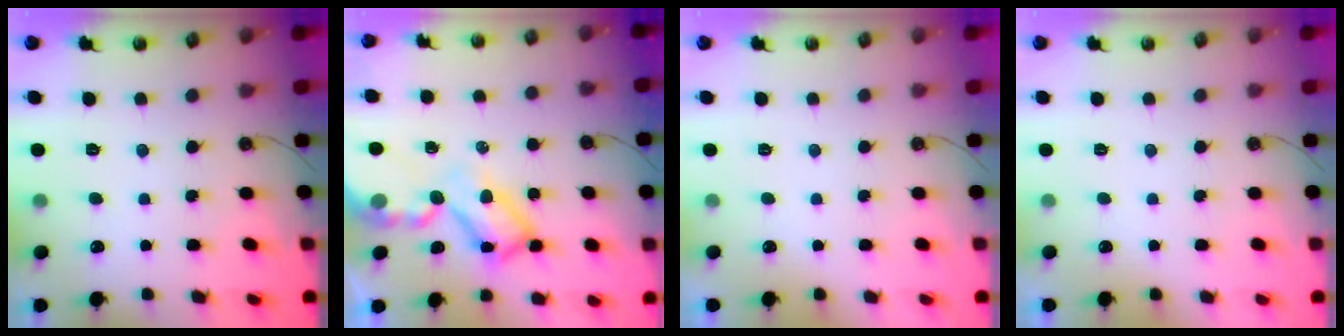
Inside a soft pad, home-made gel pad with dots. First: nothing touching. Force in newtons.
{"total": 12.6, "press": 12.6, "slide": 1.2}
{"total": 0.0}
{"total": 0.0}